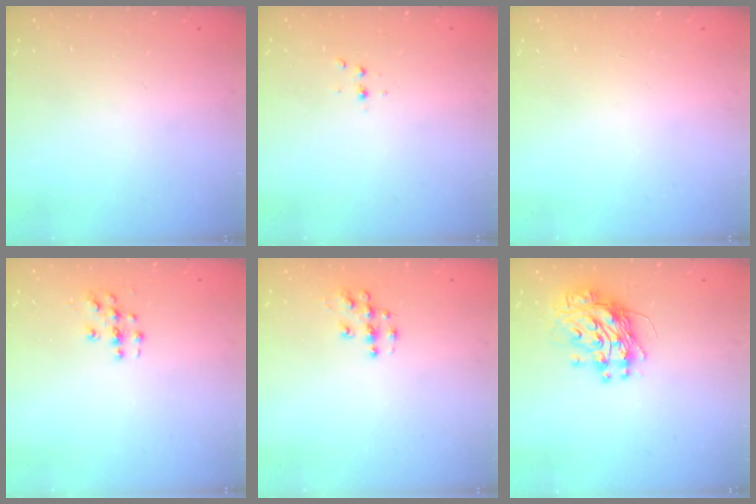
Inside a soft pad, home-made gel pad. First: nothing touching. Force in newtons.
{"total": 2.3, "press": 2.3, "slide": 0.3}
{"total": 0.0}
{"total": 3.6, "press": 3.6, "slide": 0.3}
{"total": 5.9, "press": 5.9, "slide": 0.4}
{"total": 11.5, "press": 11.4, "slide": 1.3}